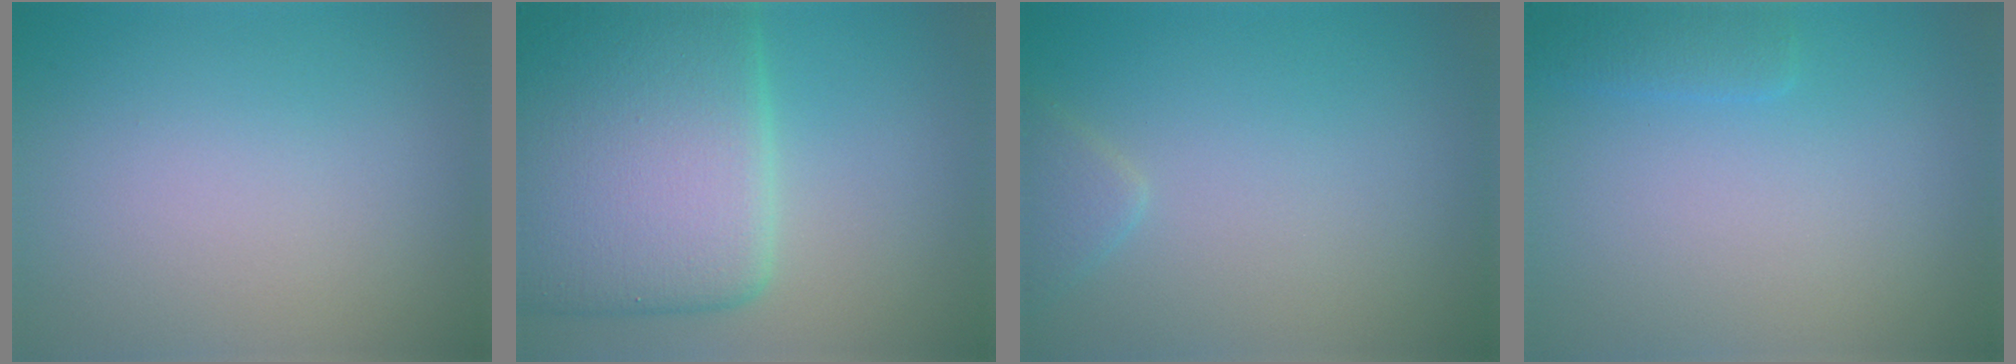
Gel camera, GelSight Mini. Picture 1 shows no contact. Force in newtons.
{"total": 13.4, "press": 13.4, "slide": 0.5}
{"total": 1.5, "press": 1.5, "slide": 0.2}
{"total": 1.4, "press": 1.4, "slide": 0.2}